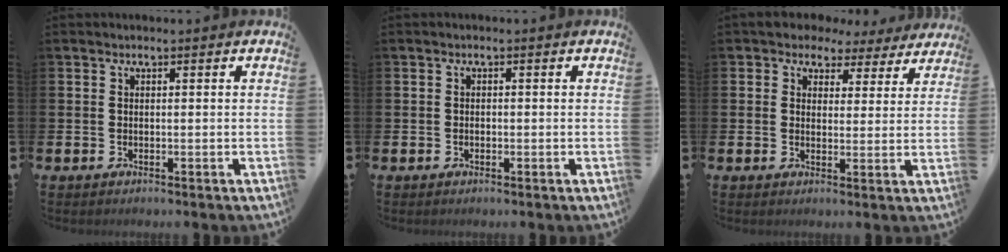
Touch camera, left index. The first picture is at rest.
{"total": 0.6, "force": [-0.3, 0.5, 0.2], "torque": [-0.007, 0.005, -0.006]}
{"total": 3.5, "force": [2.6, 2.3, 0.3], "torque": [-0.009, -0.020, 0.039]}